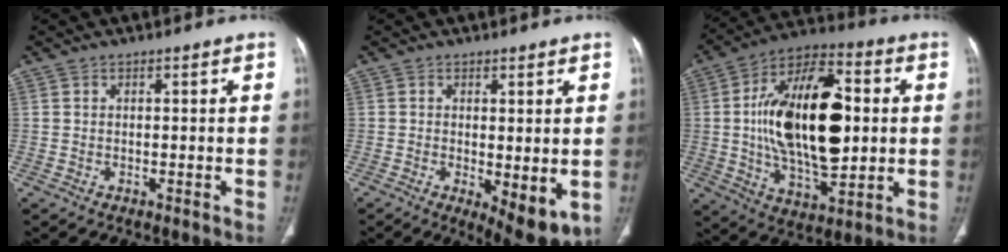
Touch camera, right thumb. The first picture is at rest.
{"total": 7.9, "force": [-1.3, 3.0, 7.2], "torque": [-0.104, -0.025, -0.013]}
{"total": 24.7, "force": [1.6, 12.2, 21.4], "torque": [-0.350, 0.004, 0.028]}